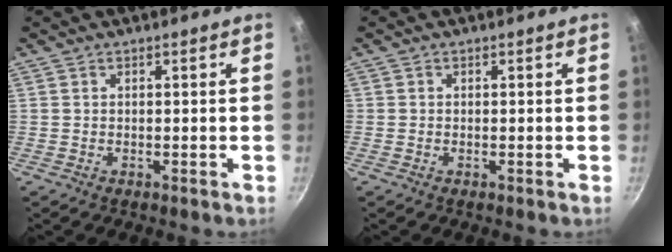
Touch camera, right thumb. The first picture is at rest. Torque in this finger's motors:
{"motor_torque": [0.92, 0.96, 1.30, 0.50, 0.25]}